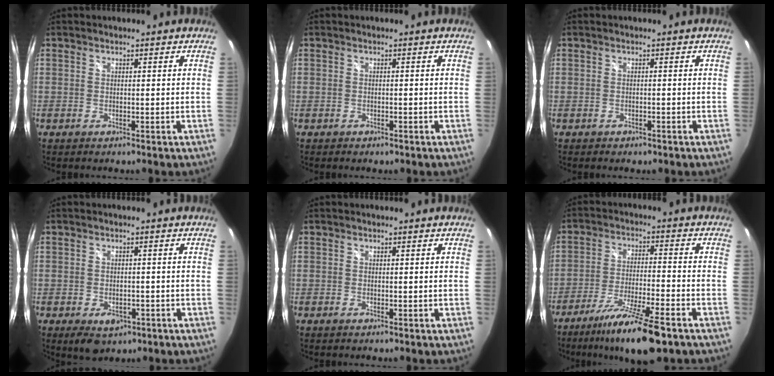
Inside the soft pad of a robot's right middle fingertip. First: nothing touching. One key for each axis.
{"total": 0.9, "fx": -0.6, "fy": 0.6, "fz": 0.2, "tx": -0.007, "ty": -0.001, "tz": -0.009}
{"total": 1.4, "fx": -1.0, "fy": 0.9, "fz": 0.5, "tx": -0.012, "ty": -0.003, "tz": -0.013}
{"total": 4.7, "fx": -2.3, "fy": 3.0, "fz": 2.8, "tx": -0.049, "ty": -0.010, "tz": -0.026}
{"total": 0.0}
{"total": 13.0, "fx": -9.3, "fy": 1.4, "fz": 9.0, "tx": -0.180, "ty": -0.027, "tz": -0.159}